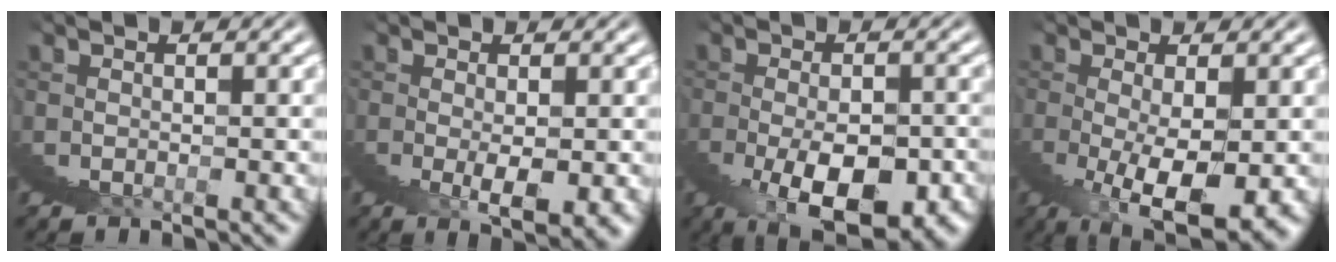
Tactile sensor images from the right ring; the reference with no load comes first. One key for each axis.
{"total": 2.6, "fx": 1.0, "fy": -1.2, "fz": 2.1, "tx": -0.019, "ty": 0.015, "tz": 0.017}
{"total": 5.5, "fx": -1.5, "fy": 1.4, "fz": 5.1, "tx": -0.060, "ty": 0.003, "tz": -0.020}
{"total": 5.4, "fx": -0.9, "fy": 0.5, "fz": 5.3, "tx": -0.079, "ty": -0.005, "tz": -0.003}